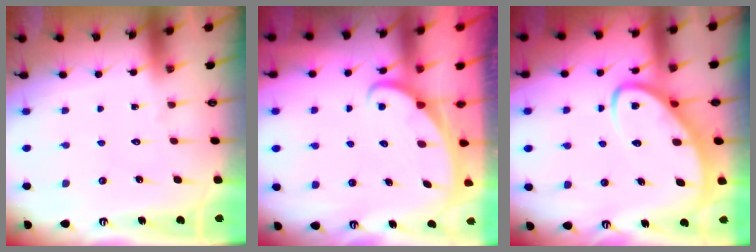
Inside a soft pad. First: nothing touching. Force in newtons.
{"total": 2.2, "press": 2.2, "slide": 0.1}
{"total": 5.8, "press": 5.7, "slide": 0.7}